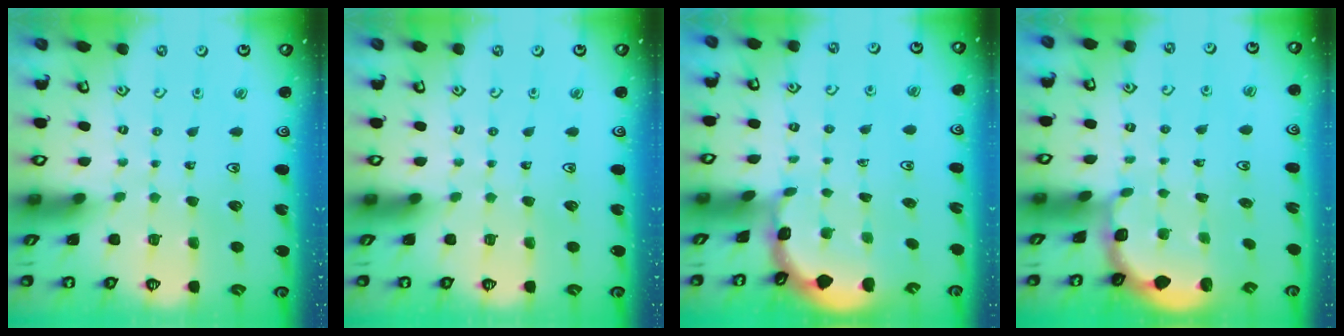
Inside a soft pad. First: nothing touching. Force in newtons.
{"total": 0.0}
{"total": 1.6, "press": 1.6, "slide": 0.1}
{"total": 1.7, "press": 1.5, "slide": 0.7}